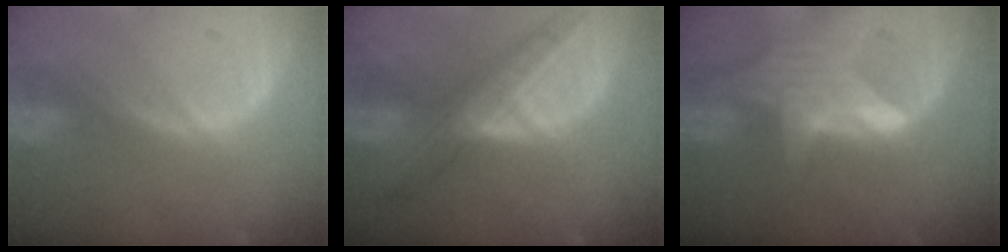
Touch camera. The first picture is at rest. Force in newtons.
{"total": 8.2, "press": 7.3, "slide": 3.7}
{"total": 6.0, "press": 5.9, "slide": 0.9}